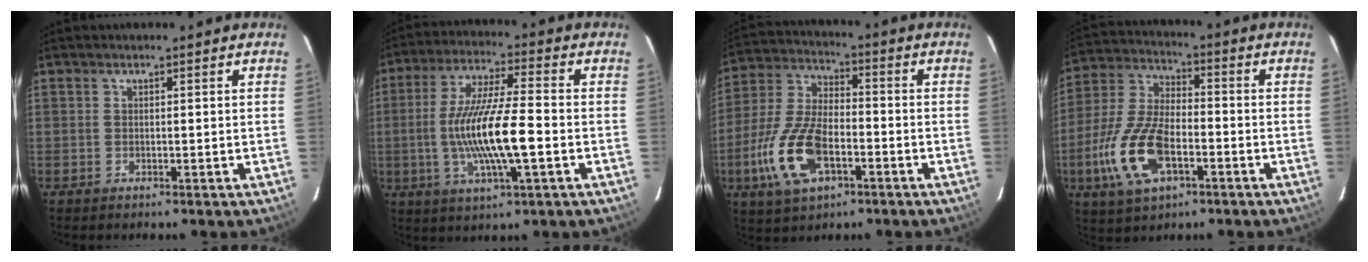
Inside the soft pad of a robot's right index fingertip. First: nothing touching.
{"total": 14.7, "force": [-2.8, 2.1, 14.2], "torque": [-0.275, -0.006, -0.049]}
{"total": 15.2, "force": [-5.8, 7.4, 11.9], "torque": [-0.271, -0.004, -0.107]}
{"total": 15.4, "force": [-5.7, 7.4, 12.3], "torque": [-0.279, -0.004, -0.105]}